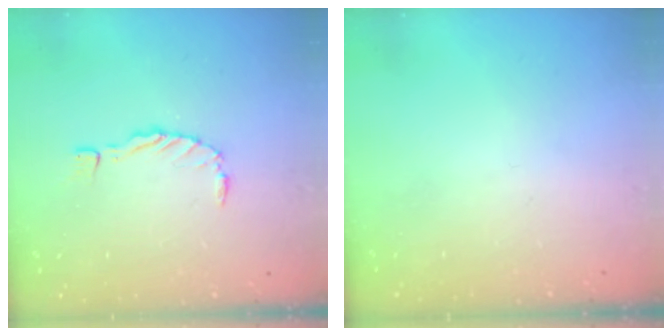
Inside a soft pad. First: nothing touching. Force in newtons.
{"total": 0.0}